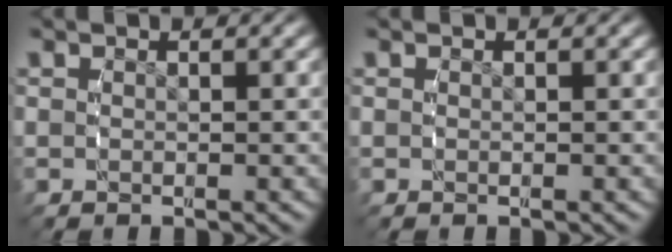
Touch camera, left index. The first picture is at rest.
{"total": 0.0}